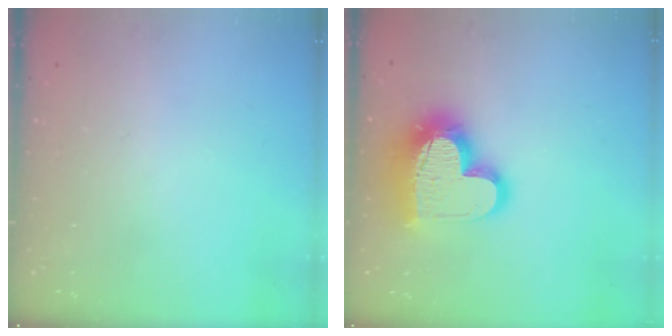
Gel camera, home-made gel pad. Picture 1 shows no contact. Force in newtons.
{"total": 18.2, "press": 18.2, "slide": 1.7}